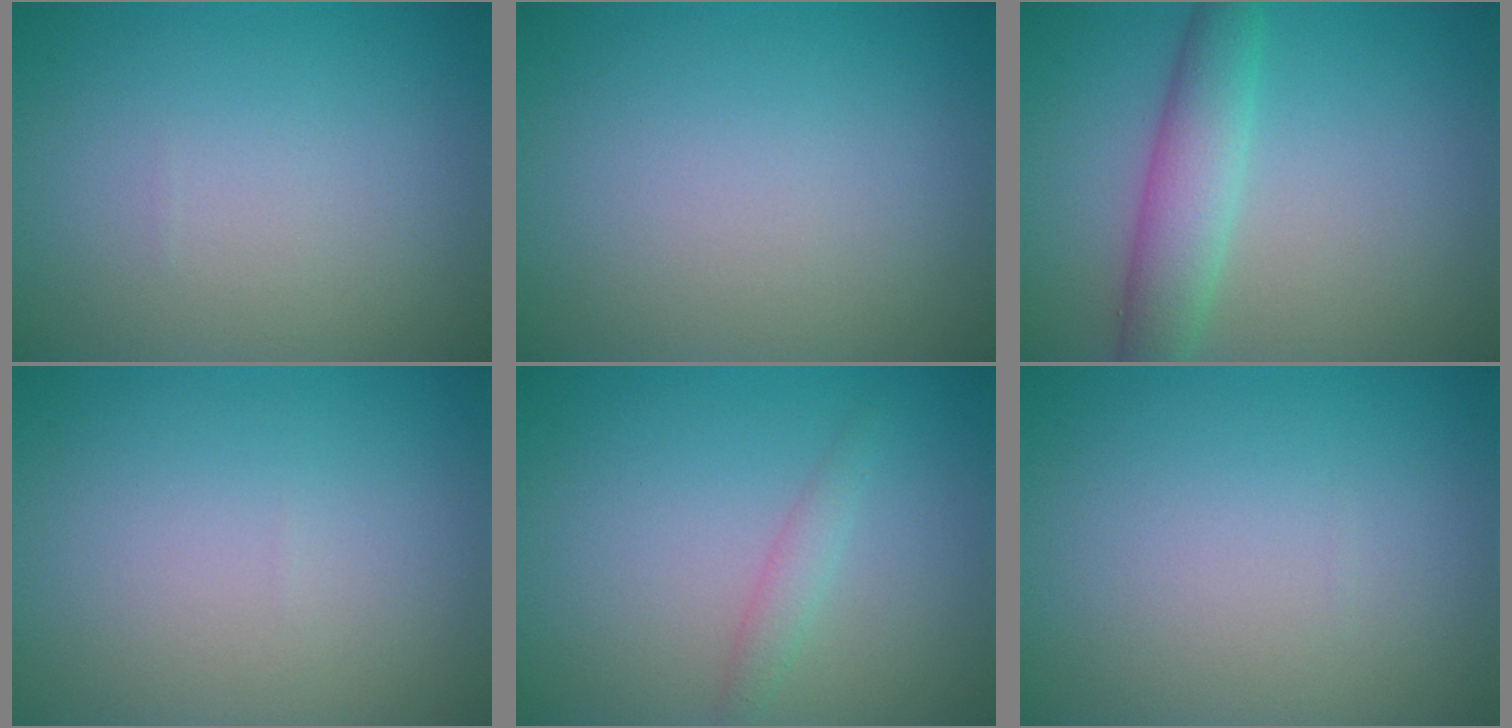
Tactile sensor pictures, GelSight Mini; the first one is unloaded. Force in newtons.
{"total": 0.0}
{"total": 4.2, "press": 4.2, "slide": 0.2}
{"total": 0.0}
{"total": 1.4, "press": 1.4, "slide": 0.1}
{"total": 0.0}